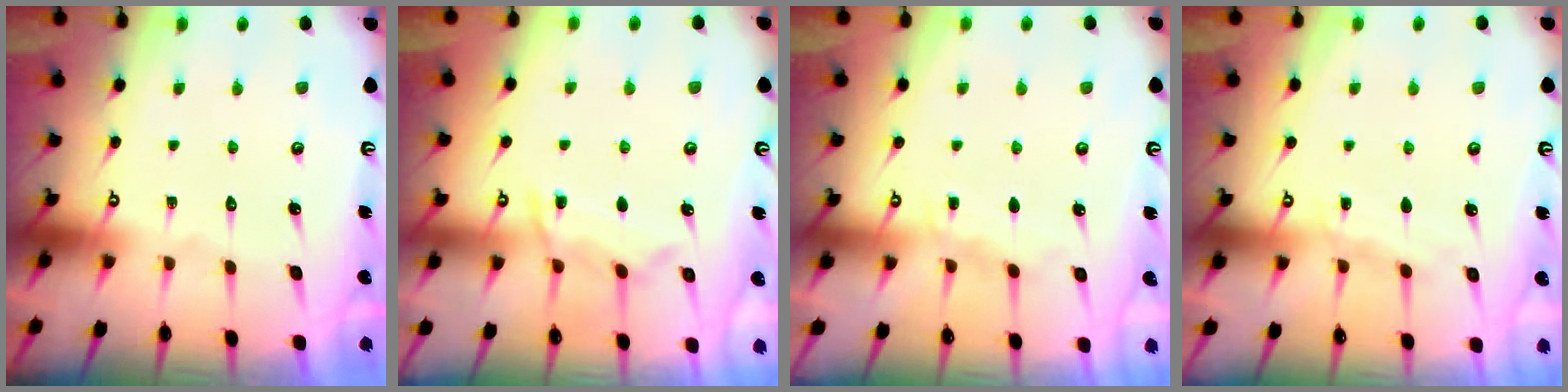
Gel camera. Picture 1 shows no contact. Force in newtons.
{"total": 8.6, "press": 8.6, "slide": 0.8}
{"total": 5.0, "press": 5.0, "slide": 0.5}
{"total": 4.7, "press": 4.7, "slide": 0.6}